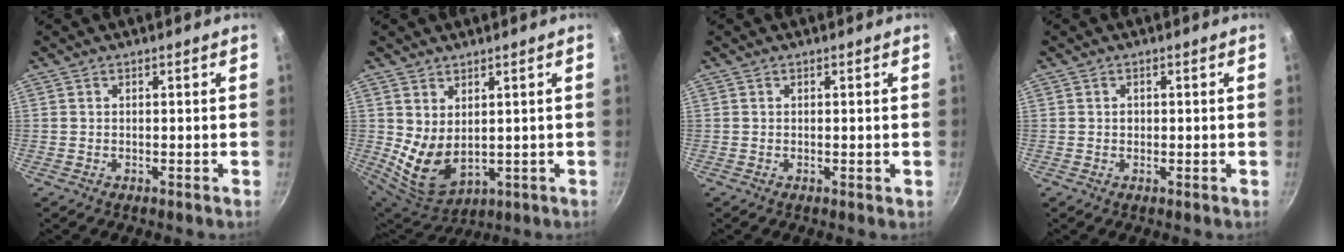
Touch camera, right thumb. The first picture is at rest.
{"total": 8.3, "force": [1.8, 5.3, 6.1], "torque": [-0.096, -0.040, 0.055]}
{"total": 0.6, "force": [-0.1, 0.1, 0.6], "torque": [-0.008, -0.001, -0.001]}
{"total": 0.7, "force": [0.0, 0.6, 0.4], "torque": [-0.004, 0.002, 0.000]}